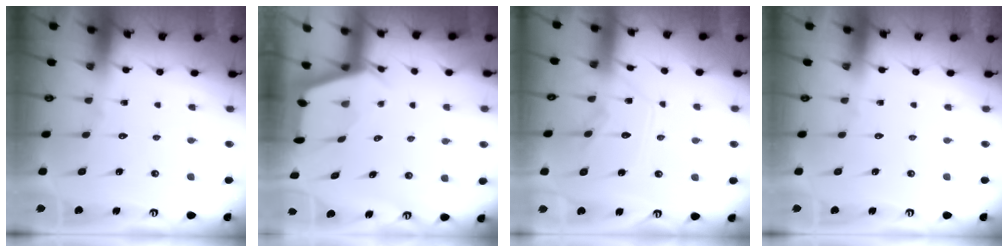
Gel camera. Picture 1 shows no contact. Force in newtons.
{"total": 2.5, "press": 2.5, "slide": 0.3}
{"total": 10.4, "press": 10.3, "slide": 0.8}
{"total": 0.0}